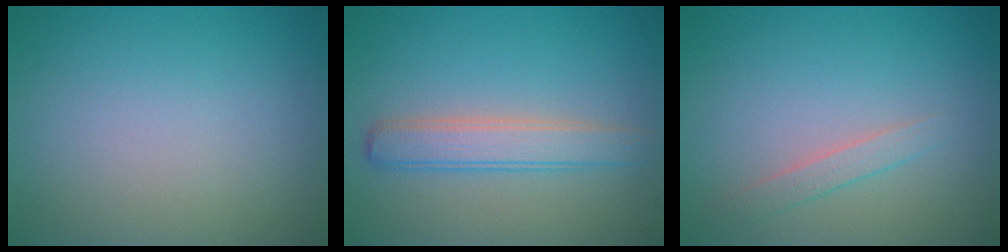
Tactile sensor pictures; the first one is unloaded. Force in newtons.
{"total": 3.3, "press": 3.2, "slide": 0.3}
{"total": 1.5, "press": 1.5, "slide": 0.1}